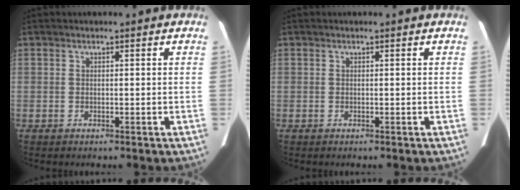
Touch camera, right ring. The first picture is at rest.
{"total": 0.0}